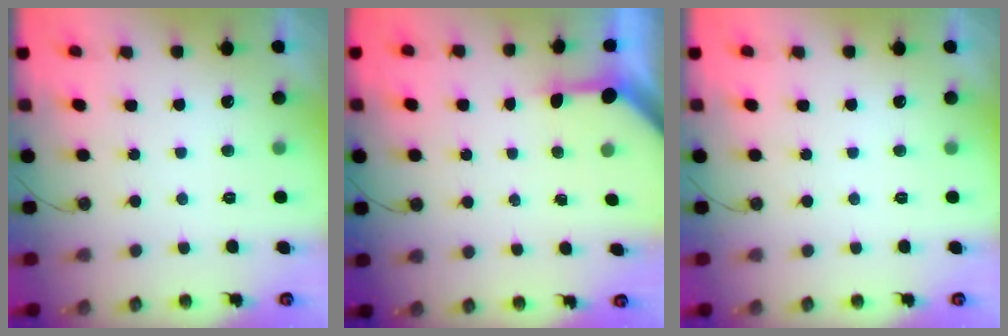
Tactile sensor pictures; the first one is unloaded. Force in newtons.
{"total": 3.3, "press": 3.3, "slide": 0.4}
{"total": 0.0}